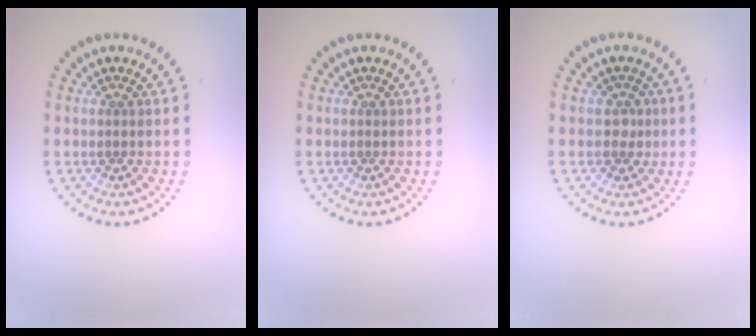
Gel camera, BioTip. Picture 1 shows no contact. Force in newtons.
{"total": 0.0}
{"total": 1.5, "press": 1.3, "slide": 0.7}